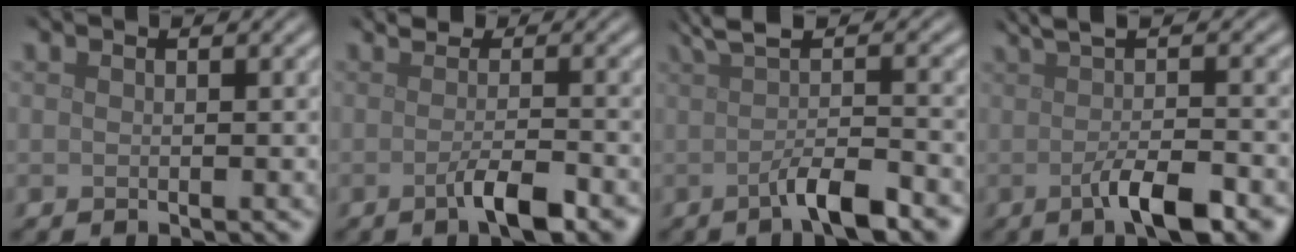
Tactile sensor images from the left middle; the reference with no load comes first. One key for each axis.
{"total": 4.0, "fx": -1.6, "fy": 1.2, "fz": 3.5, "tx": -0.058, "ty": -0.007, "tz": -0.025}
{"total": 5.7, "fx": -1.2, "fy": 1.6, "fz": 5.4, "tx": -0.081, "ty": -0.001, "tz": -0.021}
{"total": 7.3, "fx": -1.3, "fy": 2.2, "fz": 6.9, "tx": -0.094, "ty": -0.004, "tz": -0.020}